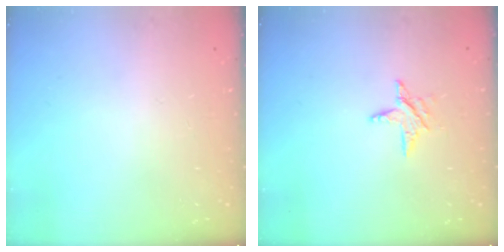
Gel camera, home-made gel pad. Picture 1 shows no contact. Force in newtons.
{"total": 5.5, "press": 5.5, "slide": 0.6}